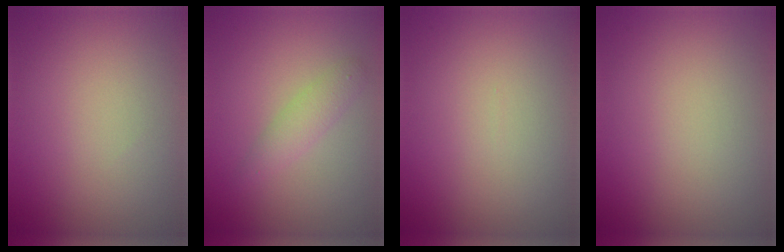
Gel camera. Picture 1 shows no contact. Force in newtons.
{"total": 1.9, "press": 1.9, "slide": 0.0}
{"total": 0.0}
{"total": 0.0}